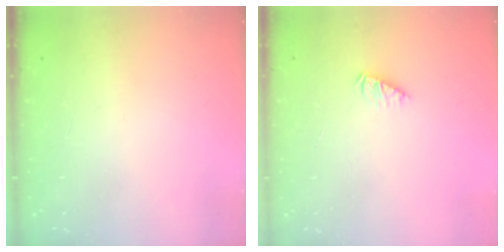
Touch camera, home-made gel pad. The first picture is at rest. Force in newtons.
{"total": 2.1, "press": 2.1, "slide": 0.3}